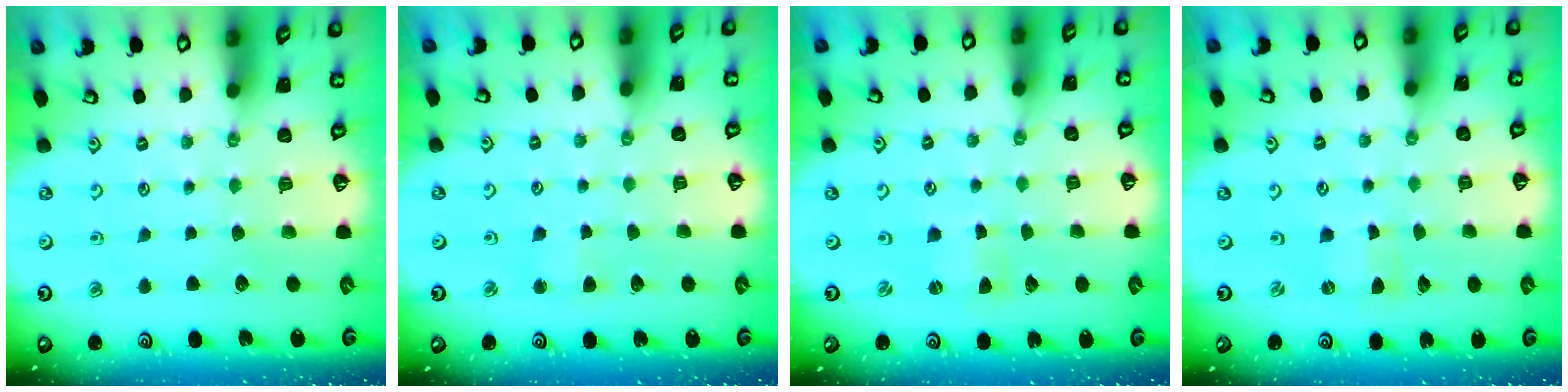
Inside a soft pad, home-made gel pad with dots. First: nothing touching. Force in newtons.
{"total": 2.4, "press": 2.4, "slide": 0.5}
{"total": 0.0}
{"total": 0.0}